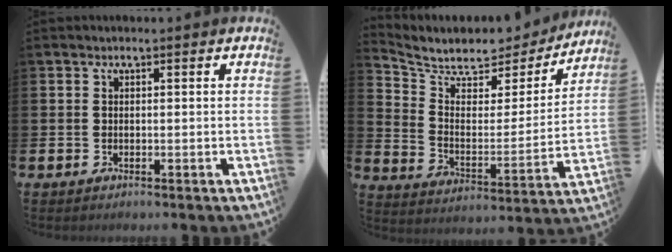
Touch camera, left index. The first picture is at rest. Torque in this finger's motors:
{"motor_torque": [0.26, -0.27, 0.17, 0.06]}